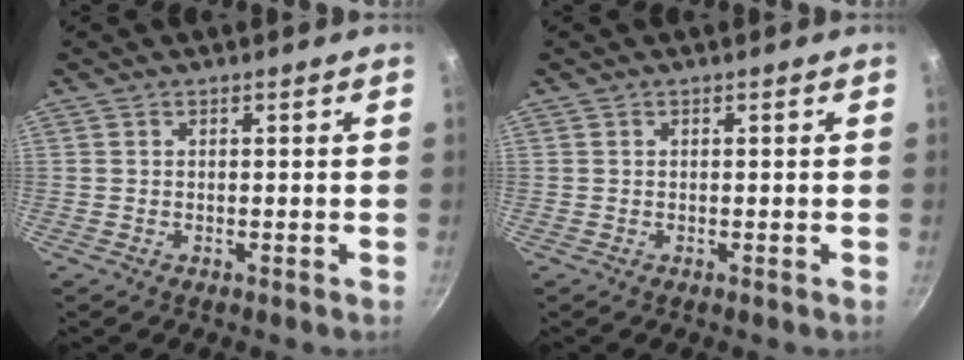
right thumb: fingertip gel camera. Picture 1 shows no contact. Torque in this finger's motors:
{"motor_torque": [-0.04, -0.03, 0.12, 0.11, 0.00]}